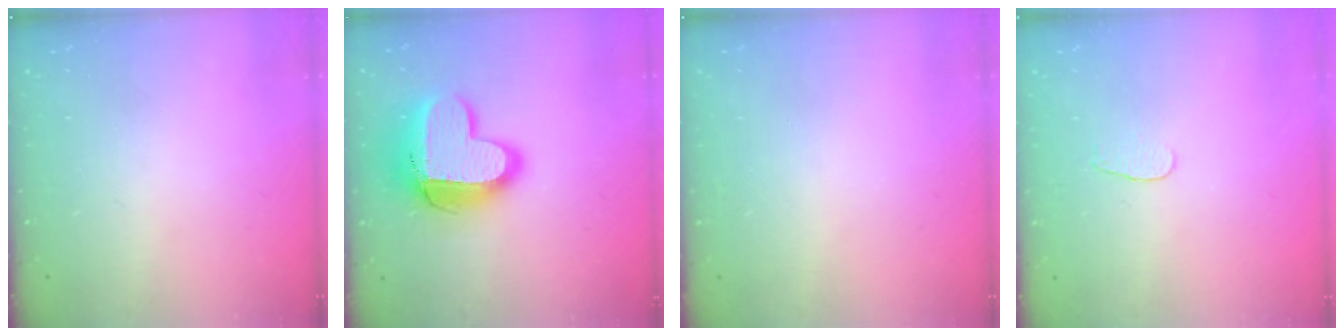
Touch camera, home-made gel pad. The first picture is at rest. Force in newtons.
{"total": 16.3, "press": 16.2, "slide": 1.4}
{"total": 0.6, "press": 0.5, "slide": 0.2}
{"total": 3.4, "press": 3.4, "slide": 0.4}